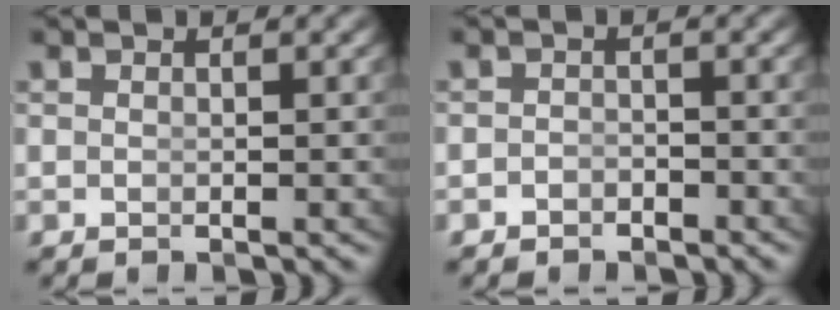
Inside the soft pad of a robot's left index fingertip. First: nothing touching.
{"total": 1.7, "force": [-1.6, 0.4, -0.2], "torque": [0.004, -0.014, -0.022]}